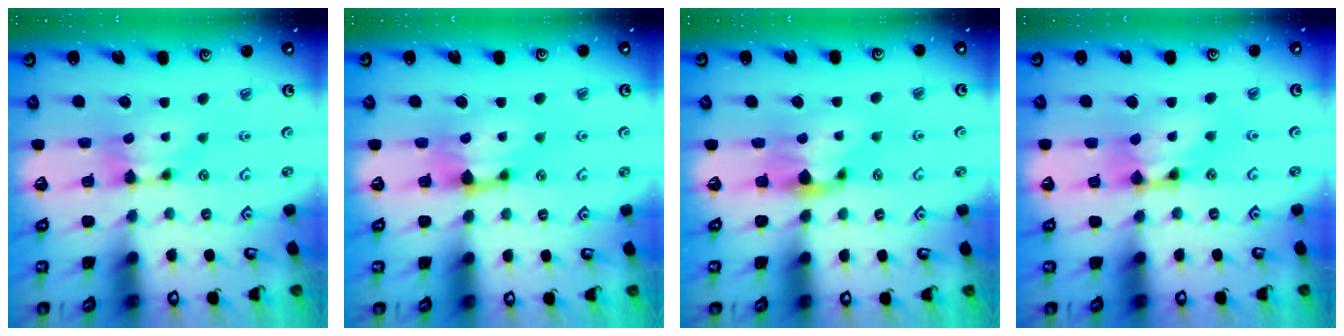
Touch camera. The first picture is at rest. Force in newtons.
{"total": 1.2, "press": 0.3, "slide": 1.2}
{"total": 1.2, "press": 0.1, "slide": 1.2}
{"total": 3.4, "press": 3.4, "slide": 0.2}